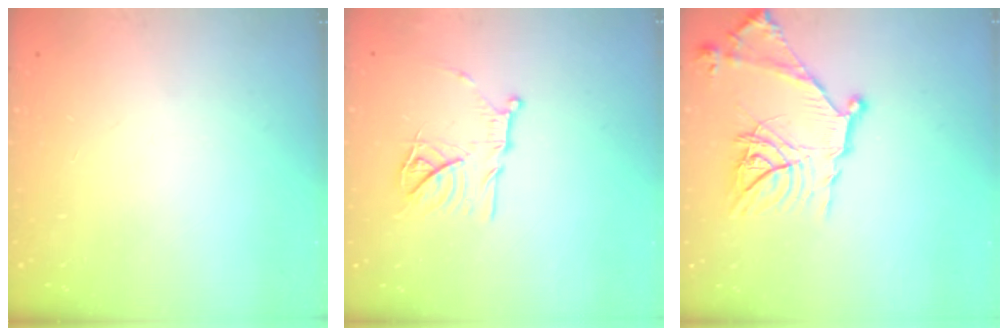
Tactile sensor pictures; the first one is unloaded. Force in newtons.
{"total": 14.9, "press": 14.8, "slide": 1.4}
{"total": 17.4, "press": 17.4, "slide": 0.5}